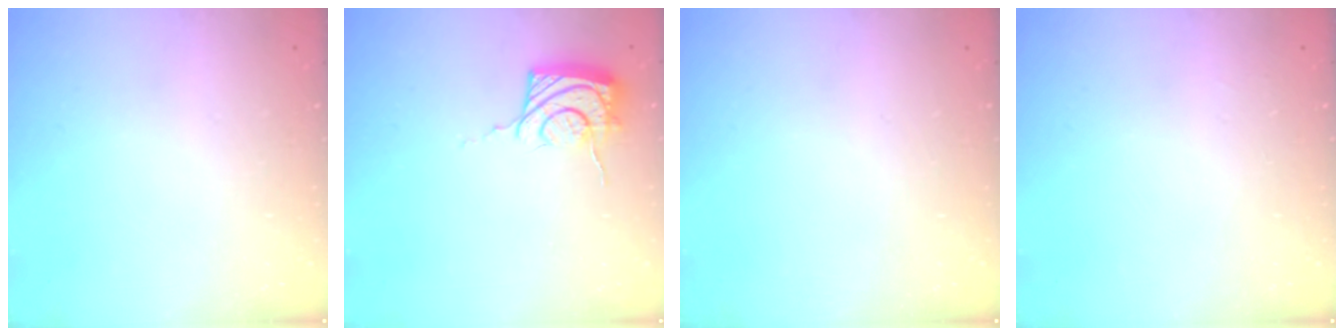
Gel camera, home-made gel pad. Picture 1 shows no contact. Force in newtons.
{"total": 12.2, "press": 12.0, "slide": 1.8}
{"total": 0.0}
{"total": 5.0, "press": 5.0, "slide": 0.5}